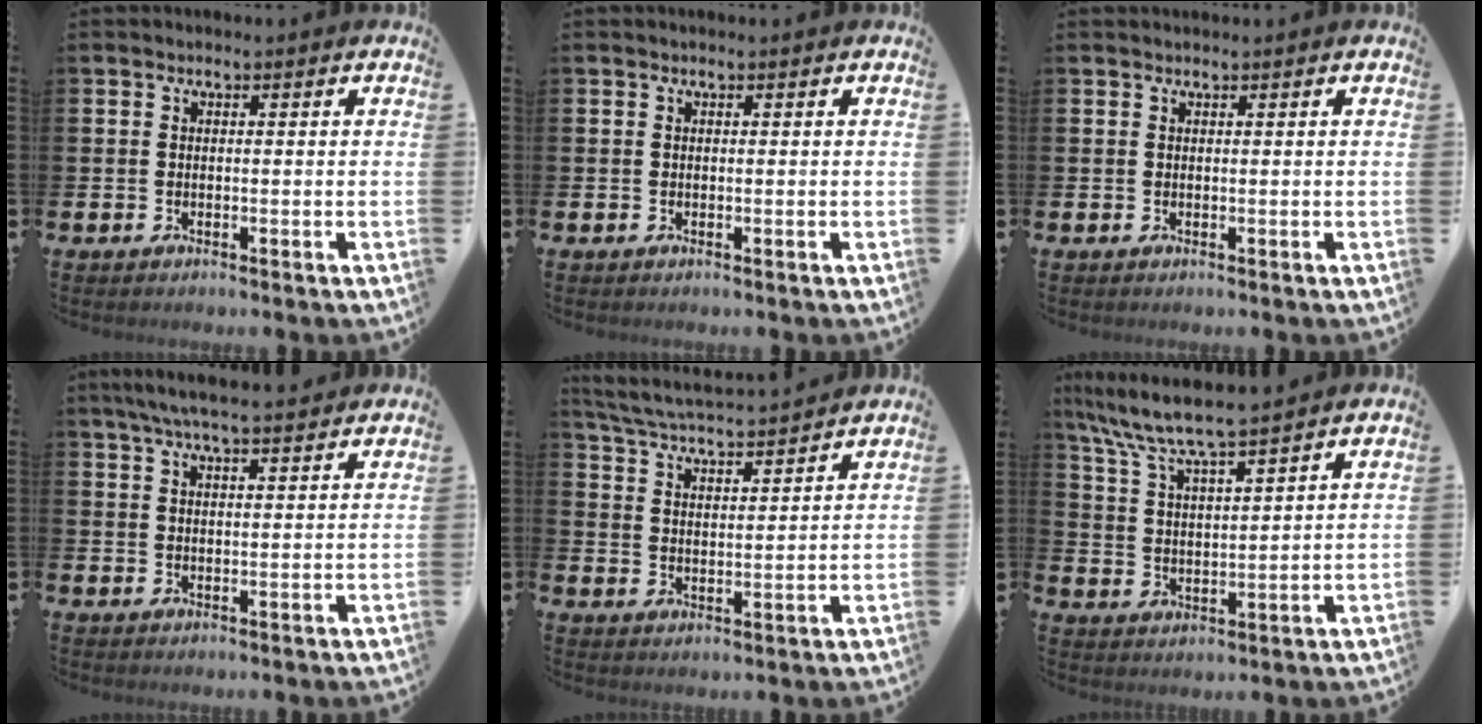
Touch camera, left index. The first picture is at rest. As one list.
[{"total": 0.0}, {"total": 0.0}, {"total": 5.8, "force": [5.3, 0.5, 2.3], "torque": [-0.054, -0.014, 0.096]}, {"total": 4.8, "force": [4.7, 0.1, 1.0], "torque": [-0.047, -0.034, 0.080]}, {"total": 7.7, "force": [7.2, 0.3, 2.8], "torque": [-0.083, -0.040, 0.126]}]